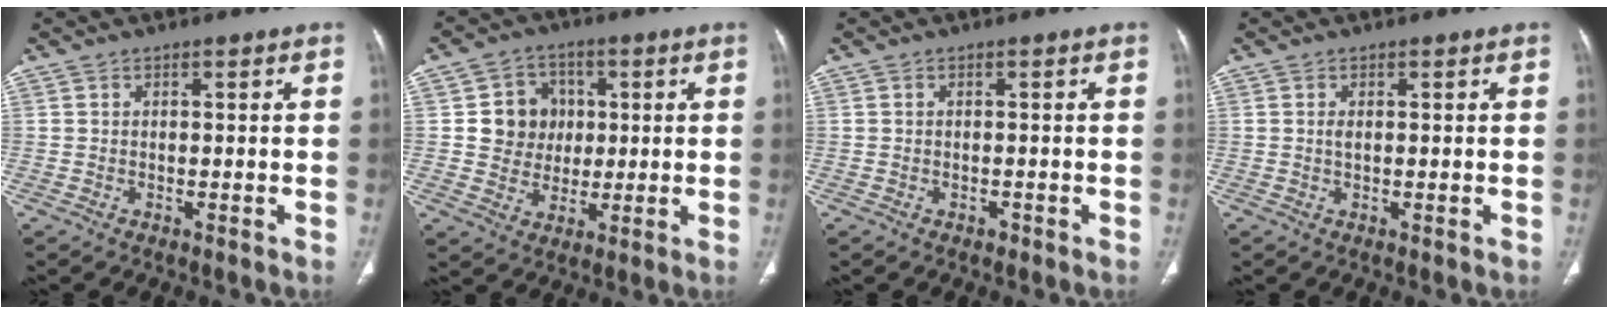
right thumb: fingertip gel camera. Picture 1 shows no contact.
{"total": 8.9, "force": [1.2, 8.2, 3.2], "torque": [-0.008, 0.004, 0.021]}
{"total": 0.8, "force": [-0.5, 0.6, 0.3], "torque": [-0.003, 0.001, -0.008]}
{"total": 1.0, "force": [0.1, 0.4, 0.9], "torque": [-0.022, -0.003, 0.003]}